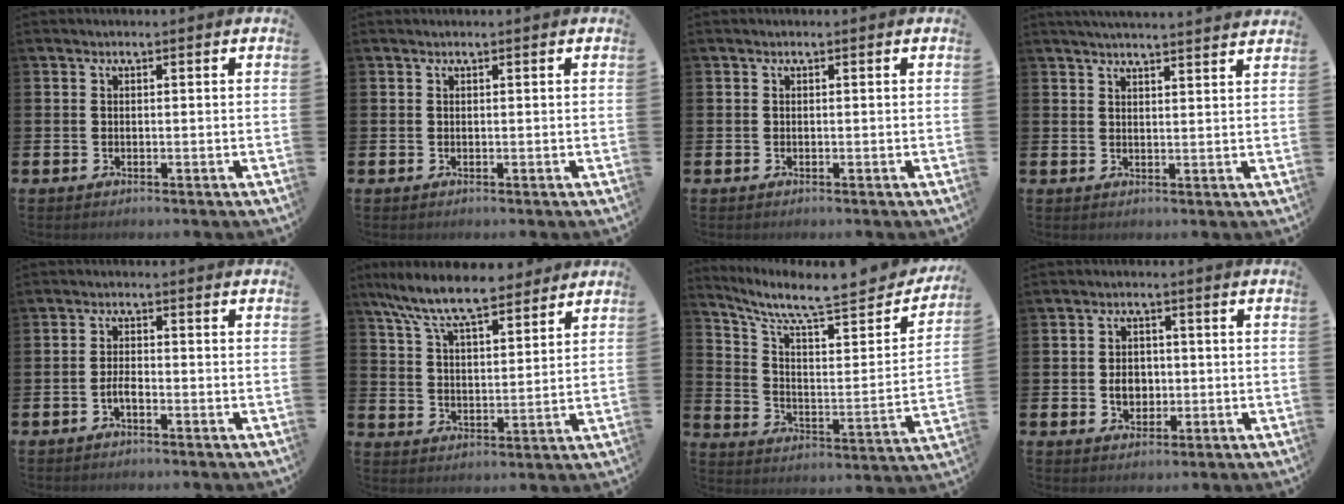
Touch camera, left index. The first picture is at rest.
{"total": 0.0}
{"total": 0.0}
{"total": 3.5, "force": [3.5, -0.5, 0.2], "torque": [-0.010, -0.018, 0.063]}
{"total": 1.7, "force": [-0.9, 0.6, 1.3], "torque": [-0.024, 0.001, -0.019]}
{"total": 9.8, "force": [8.7, 2.0, 3.8], "torque": [-0.111, -0.038, 0.160]}
{"total": 8.5, "force": [7.0, 2.2, 4.3], "torque": [-0.095, -0.061, 0.108]}
{"total": 3.4, "force": [-0.2, 2.7, 2.0], "torque": [-0.026, 0.002, -0.012]}